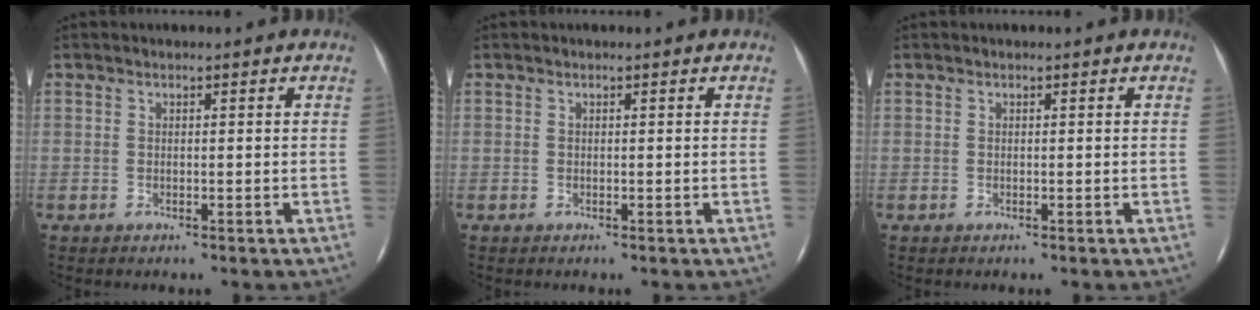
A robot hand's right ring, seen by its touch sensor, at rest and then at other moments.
{"total": 0.0}
{"total": 0.0}